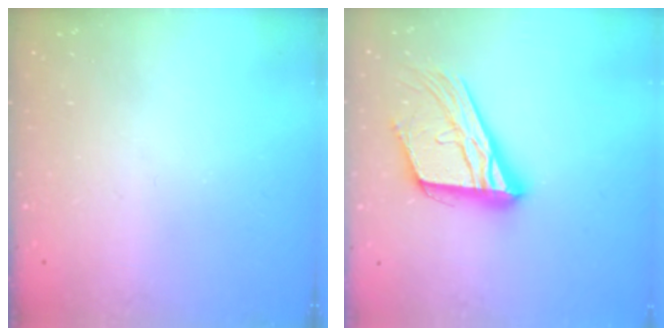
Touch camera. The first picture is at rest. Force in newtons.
{"total": 19.6, "press": 19.4, "slide": 2.8}